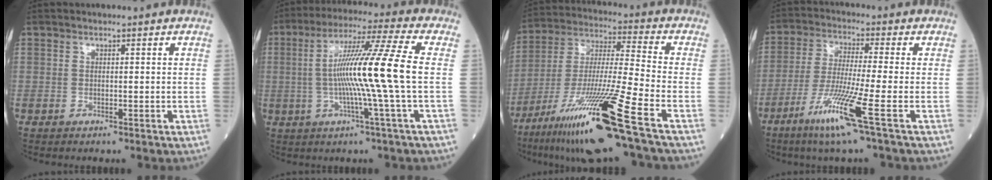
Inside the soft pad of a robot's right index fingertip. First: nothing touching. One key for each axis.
{"total": 13.3, "fx": -0.7, "fy": -2.3, "fz": 13.1, "tx": -0.235, "ty": 0.005, "tz": -0.016}
{"total": 20.1, "fx": -12.0, "fy": -1.2, "fz": 16.1, "tx": -0.315, "ty": -0.043, "tz": -0.219}
{"total": 10.3, "fx": -5.2, "fy": -1.5, "fz": 8.7, "tx": -0.173, "ty": -0.031, "tz": -0.107}